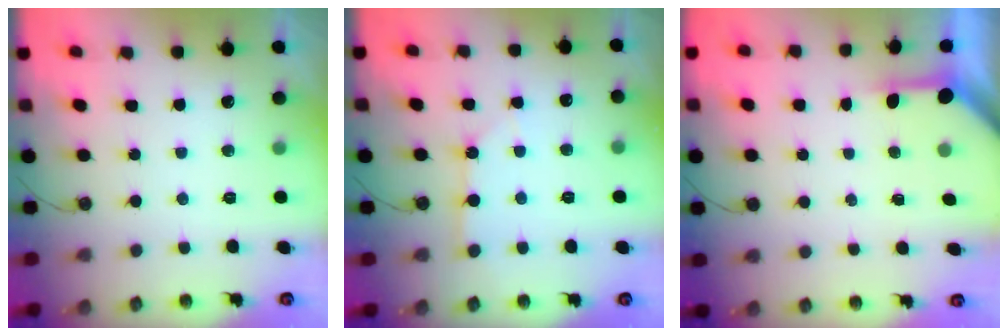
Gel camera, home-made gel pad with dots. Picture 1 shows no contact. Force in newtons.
{"total": 2.2, "press": 2.2, "slide": 0.4}
{"total": 3.3, "press": 3.3, "slide": 0.4}